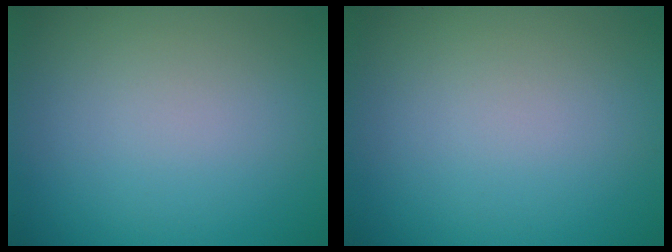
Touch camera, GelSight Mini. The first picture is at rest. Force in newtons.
{"total": 0.0}